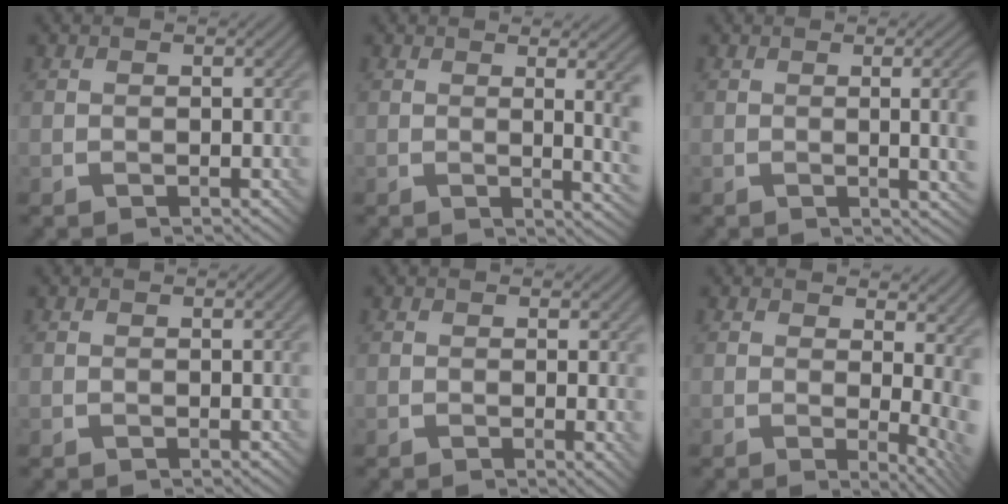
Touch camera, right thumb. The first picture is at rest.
{"total": 5.9, "force": [0.6, 1.3, 5.7], "torque": [-0.077, 0.005, 0.007]}
{"total": 5.8, "force": [0.1, 1.4, 5.7], "torque": [-0.079, 0.003, 0.005]}
{"total": 0.0}
{"total": 1.6, "force": [0.1, 0.2, 1.6], "torque": [-0.027, -0.004, -0.001]}
{"total": 7.3, "force": [1.1, 2.4, 6.8], "torque": [-0.085, -0.006, 0.021]}